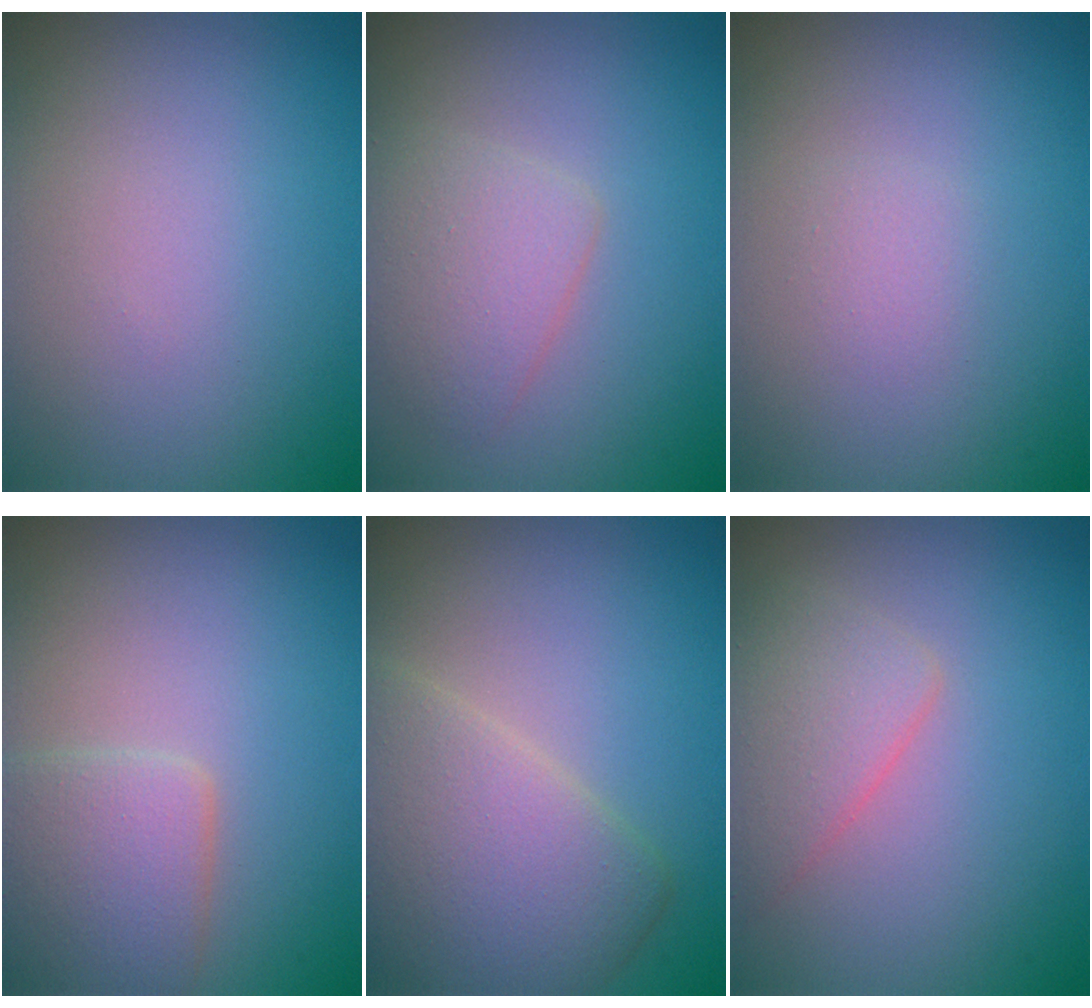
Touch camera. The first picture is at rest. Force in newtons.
{"total": 2.8, "press": 2.8, "slide": 0.1}
{"total": 0.8, "press": 0.8, "slide": 0.0}
{"total": 3.1, "press": 3.0, "slide": 0.3}
{"total": 6.0, "press": 6.0, "slide": 0.3}
{"total": 2.8, "press": 2.8, "slide": 0.2}